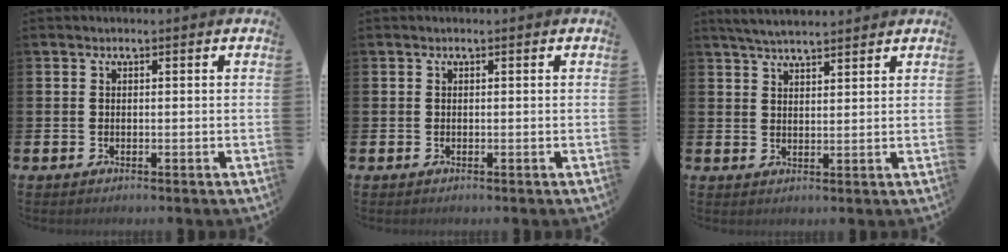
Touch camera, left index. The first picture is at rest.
{"total": 0.0}
{"total": 4.1, "force": [3.9, 0.4, 1.1], "torque": [-0.031, -0.011, 0.072]}